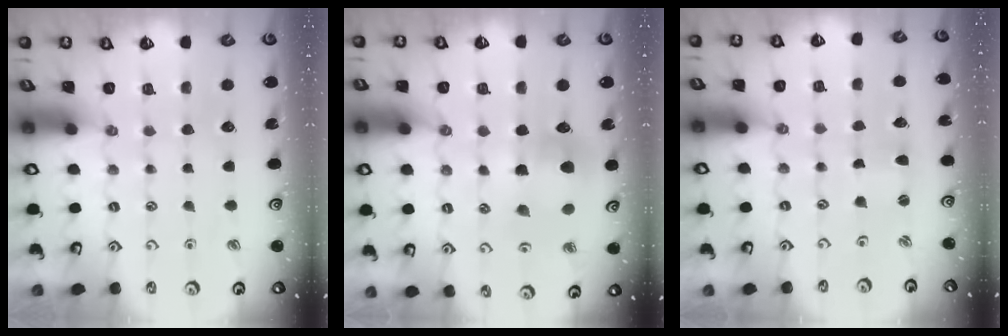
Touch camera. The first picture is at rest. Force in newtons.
{"total": 7.6, "press": 7.5, "slide": 1.1}
{"total": 2.1, "press": 2.0, "slide": 0.4}